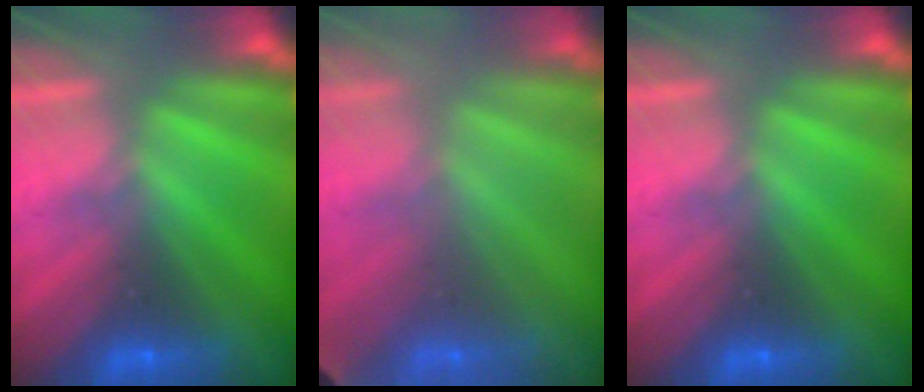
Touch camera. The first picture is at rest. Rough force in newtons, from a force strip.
{"total": 2.0}
{"total": 0.0}